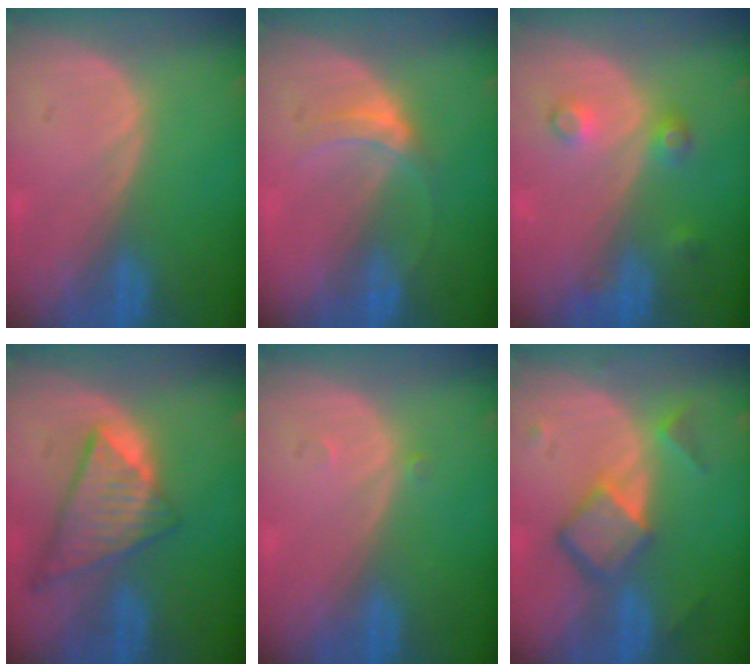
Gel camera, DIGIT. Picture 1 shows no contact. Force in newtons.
{"total": 3.7, "press": 3.3, "slide": 1.7}
{"total": 3.5, "press": 3.2, "slide": 1.4}
{"total": 8.9, "press": 7.7, "slide": 4.4}
{"total": 0.7, "press": 0.5, "slide": 0.5}
{"total": 6.9, "press": 6.0, "slide": 3.5}